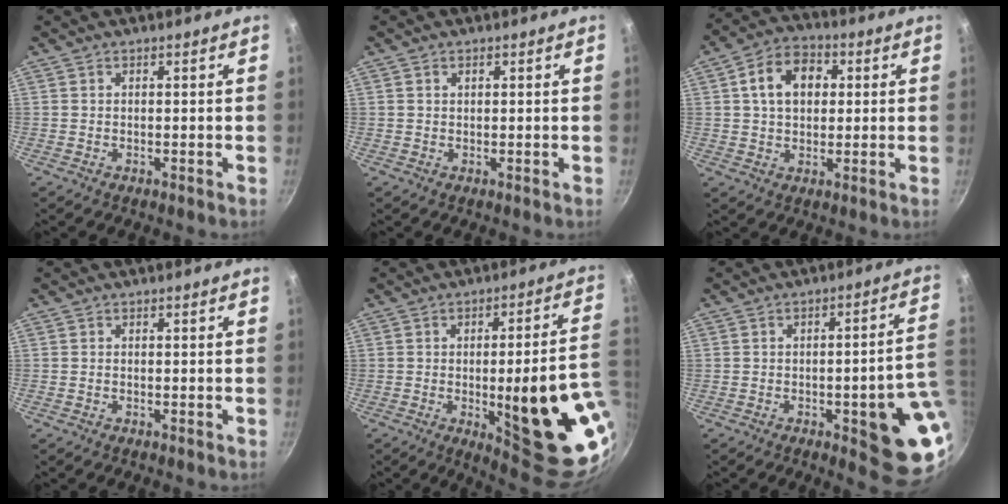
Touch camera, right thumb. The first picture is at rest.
{"total": 0.9, "force": [0.4, 0.7, 0.5], "torque": [-0.006, 0.004, 0.006]}
{"total": 10.3, "force": [2.1, 7.5, 6.8], "torque": [-0.086, 0.014, 0.024]}
{"total": 0.0}
{"total": 24.1, "force": [-4.4, 6.5, 22.8], "torque": [-0.257, -0.004, -0.040]}
{"total": 16.1, "force": [-3.6, 4.4, 15.1], "torque": [-0.136, 0.018, -0.044]}